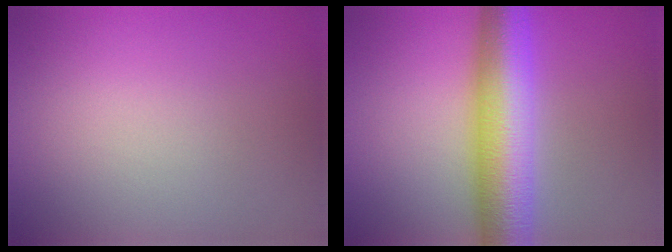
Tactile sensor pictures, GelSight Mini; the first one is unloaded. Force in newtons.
{"total": 8.9, "press": 8.9, "slide": 0.1}